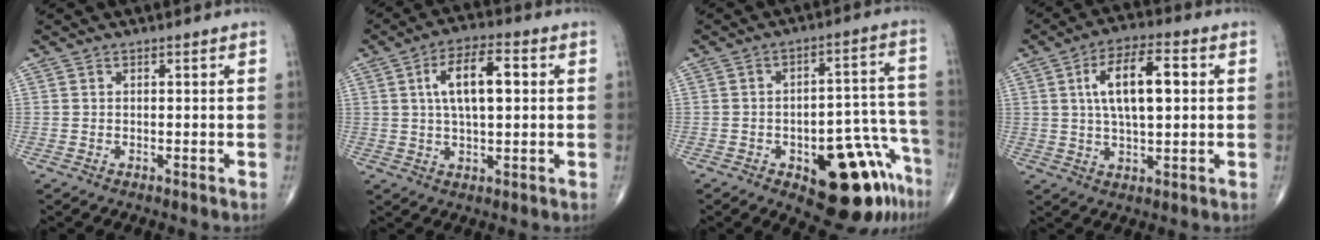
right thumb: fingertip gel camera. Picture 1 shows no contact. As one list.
[{"total": 10.2, "force": [2.0, 4.3, 9.1], "torque": [-0.149, 0.011, 0.030]}, {"total": 16.8, "force": [-8.7, 6.6, 12.8], "torque": [-0.105, 0.073, -0.107]}, {"total": 12.0, "force": [2.3, 5.0, 10.6], "torque": [-0.176, 0.009, 0.037]}]